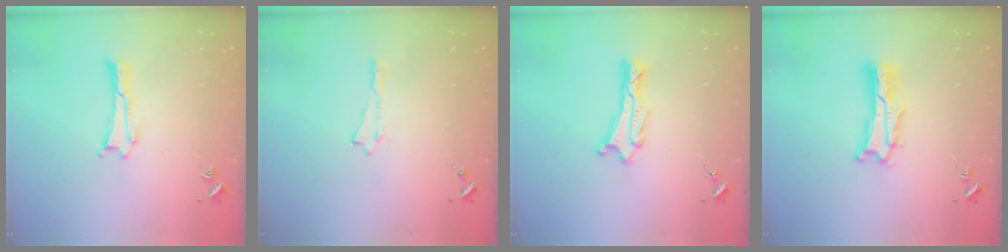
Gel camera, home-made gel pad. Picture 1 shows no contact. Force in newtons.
{"total": 0.0}
{"total": 0.9, "press": 0.8, "slide": 0.1}
{"total": 2.7, "press": 2.7, "slide": 0.4}